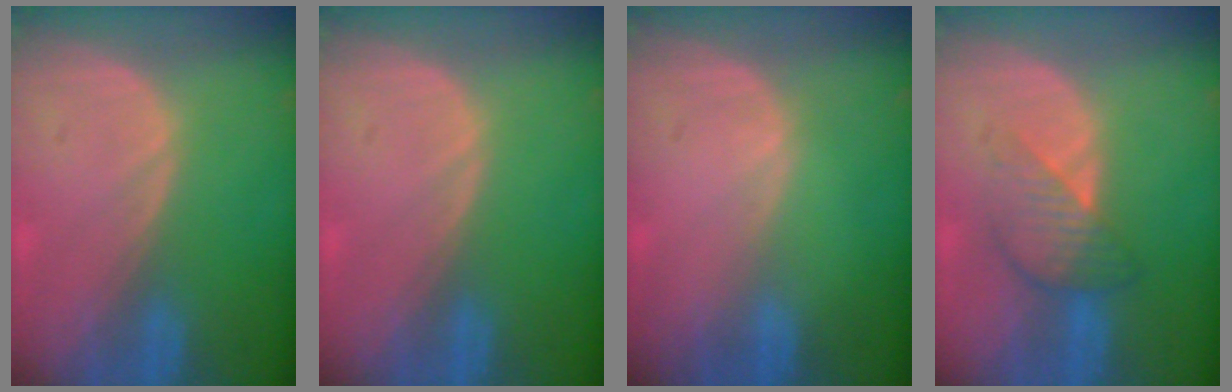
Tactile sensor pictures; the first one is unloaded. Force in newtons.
{"total": 0.0}
{"total": 0.0}
{"total": 4.8, "press": 4.8, "slide": 0.3}